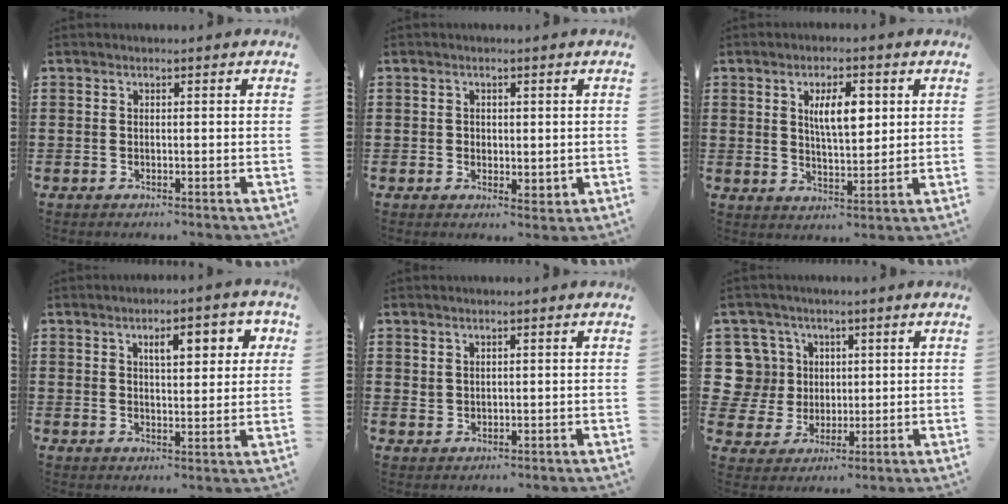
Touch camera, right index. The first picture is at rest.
{"total": 1.4, "force": [0.4, 1.3, 0.5], "torque": [-0.014, 0.008, 0.006]}
{"total": 6.4, "force": [2.0, 2.5, 5.5], "torque": [-0.098, 0.002, 0.030]}
{"total": 5.5, "force": [2.3, 2.0, 4.6], "torque": [-0.064, -0.002, 0.029]}
{"total": 1.2, "force": [1.0, 0.7, 0.3], "torque": [-0.008, 0.002, 0.019]}
{"total": 8.8, "force": [2.2, 8.2, 2.1], "torque": [-0.097, 0.009, 0.044]}